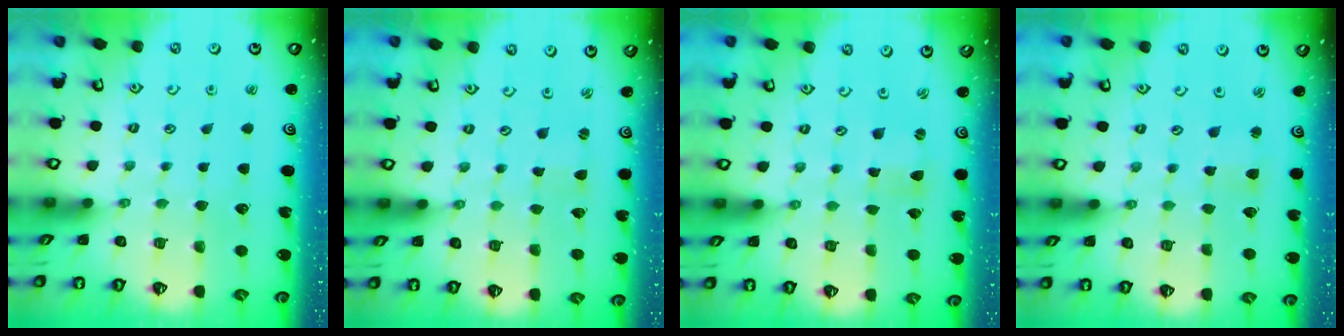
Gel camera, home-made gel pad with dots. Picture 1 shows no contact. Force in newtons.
{"total": 0.0}
{"total": 0.0}
{"total": 3.4, "press": 3.4, "slide": 0.3}